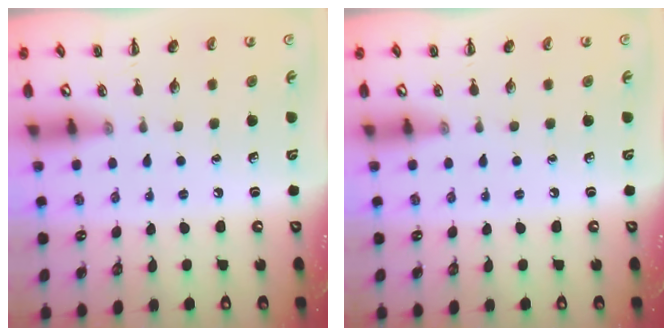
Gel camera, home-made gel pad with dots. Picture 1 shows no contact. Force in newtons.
{"total": 0.0}